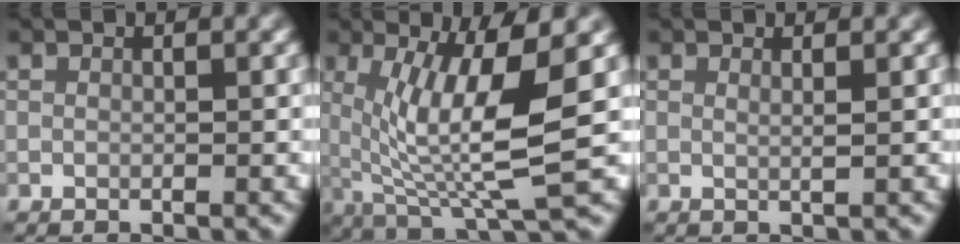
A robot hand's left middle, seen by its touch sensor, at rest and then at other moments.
{"total": 9.8, "force": [1.0, 2.3, 9.5], "torque": [-0.172, -0.011, 0.024]}
{"total": 1.0, "force": [0.5, 0.3, 0.8], "torque": [-0.008, 0.000, 0.002]}